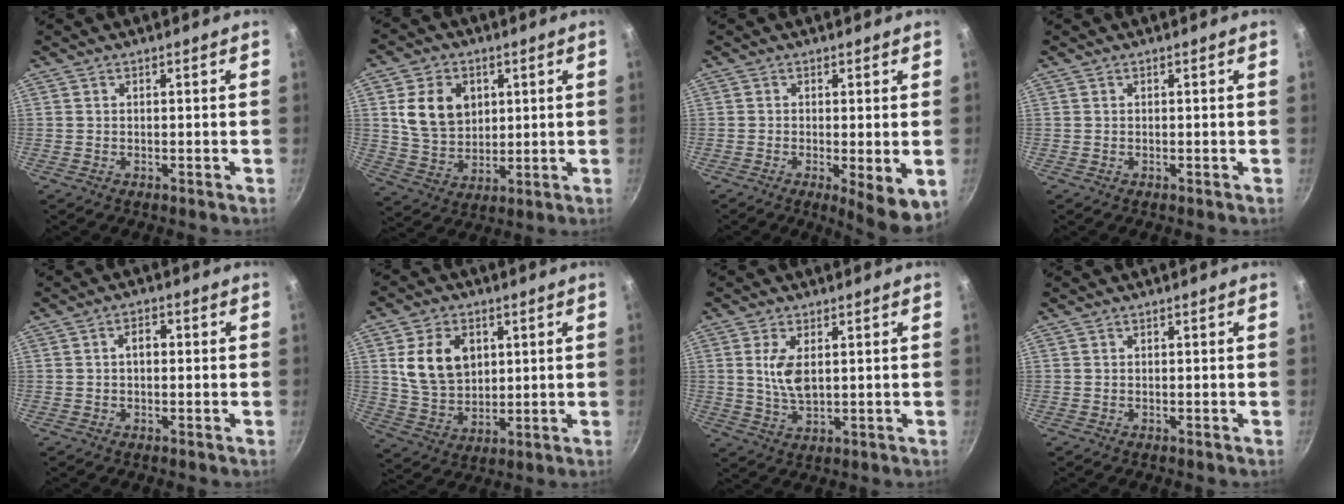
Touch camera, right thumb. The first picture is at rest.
{"total": 11.6, "force": [3.2, 8.9, 6.7], "torque": [-0.089, -0.013, 0.067]}
{"total": 7.4, "force": [-2.0, 1.9, 6.9], "torque": [-0.102, -0.021, -0.029]}
{"total": 0.0}
{"total": 2.7, "force": [0.1, 1.7, 2.1], "torque": [-0.026, 0.013, -0.001]}
{"total": 12.1, "force": [3.4, 8.7, 7.8], "torque": [-0.115, -0.013, 0.071]}
{"total": 6.0, "force": [1.2, 2.9, 5.1], "torque": [-0.101, -0.010, 0.030]}
{"total": 0.0}